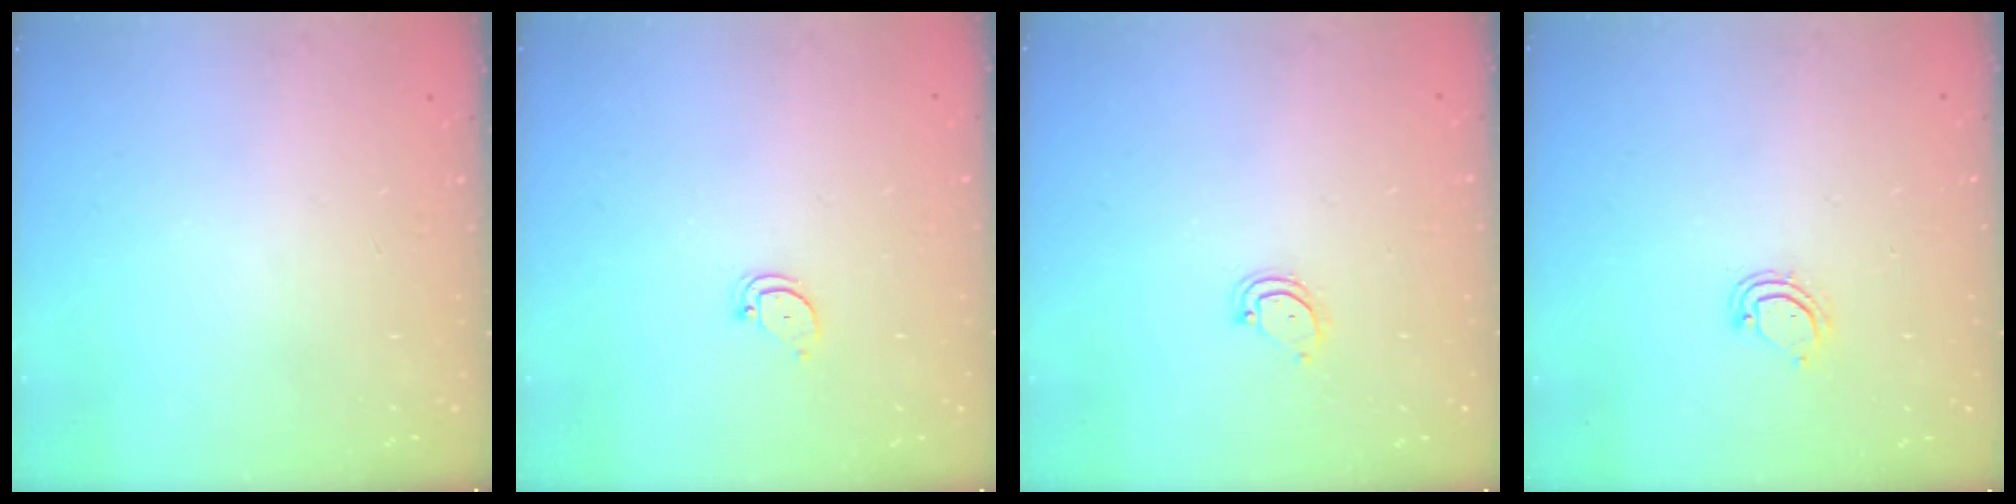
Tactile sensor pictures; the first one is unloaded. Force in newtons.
{"total": 2.6, "press": 2.6, "slide": 0.0}
{"total": 3.8, "press": 3.8, "slide": 0.4}
{"total": 4.4, "press": 4.4, "slide": 0.2}